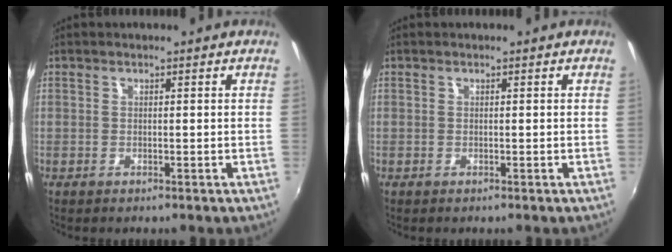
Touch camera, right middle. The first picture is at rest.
{"total": 0.0}